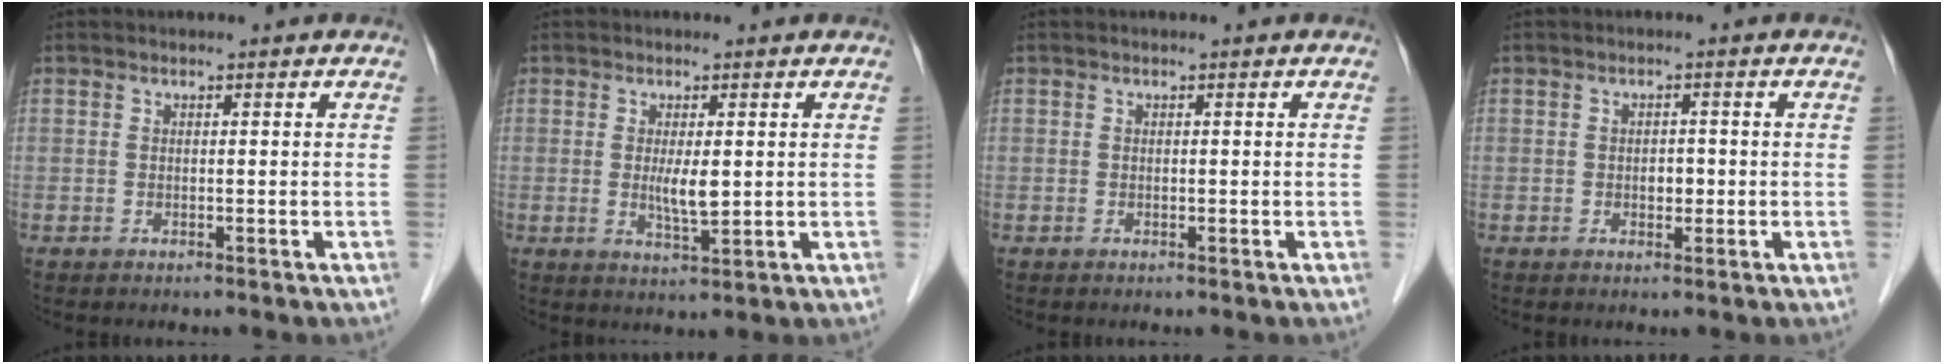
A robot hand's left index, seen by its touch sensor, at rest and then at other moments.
{"total": 3.4, "force": [0.3, 0.7, 3.3], "torque": [-0.062, -0.010, 0.007]}
{"total": 0.0}
{"total": 1.6, "force": [-0.3, 1.1, 1.2], "torque": [-0.017, 0.001, -0.003]}